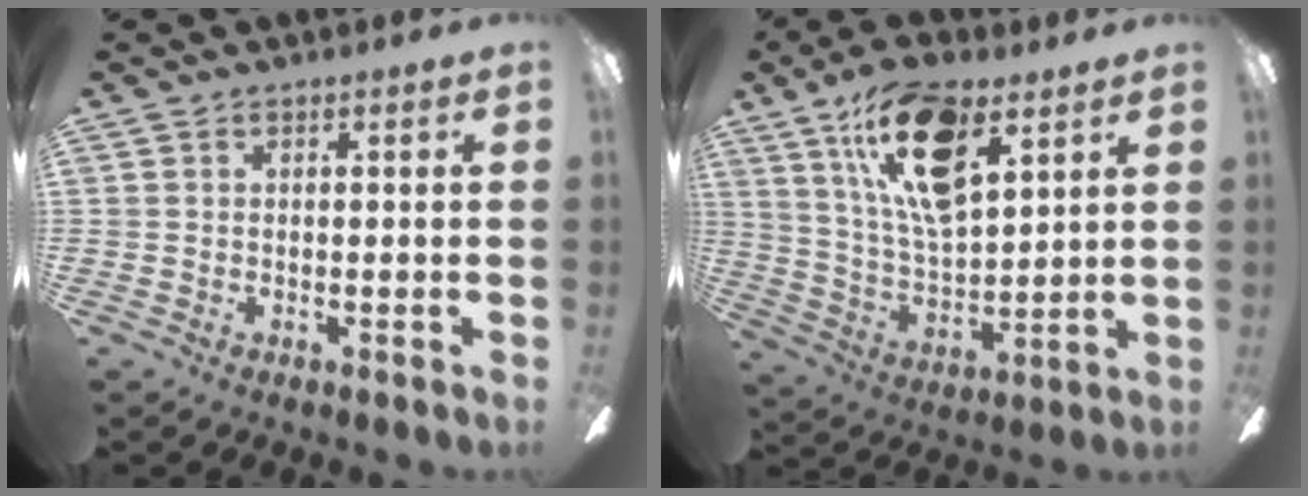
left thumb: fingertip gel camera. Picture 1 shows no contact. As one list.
[{"total": 18.2, "force": [10.2, 7.8, 12.9], "torque": [-0.244, -0.029, 0.174]}]